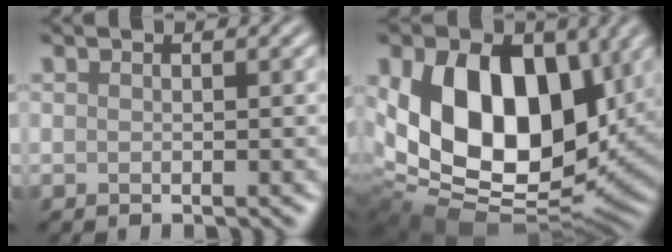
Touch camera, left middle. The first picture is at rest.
{"total": 15.7, "force": [2.6, 10.6, 11.3], "torque": [-0.196, -0.009, 0.041]}